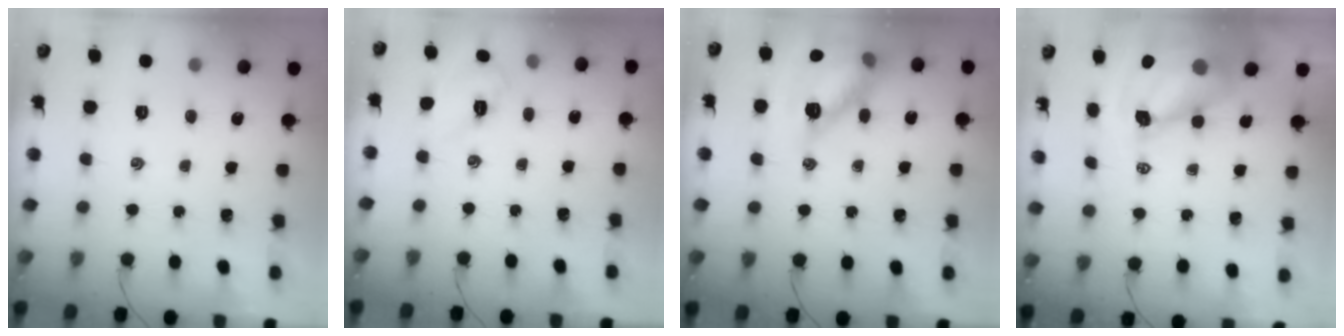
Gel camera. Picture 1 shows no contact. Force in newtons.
{"total": 3.6, "press": 3.5, "slide": 0.9}
{"total": 14.7, "press": 14.6, "slide": 1.9}
{"total": 8.4, "press": 8.1, "slide": 2.2}